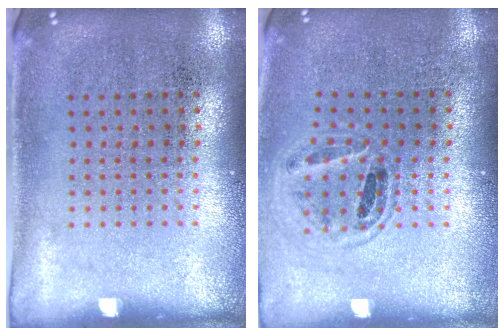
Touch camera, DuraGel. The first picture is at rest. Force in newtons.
{"total": 1.0, "press": 1.0, "slide": 0.1}